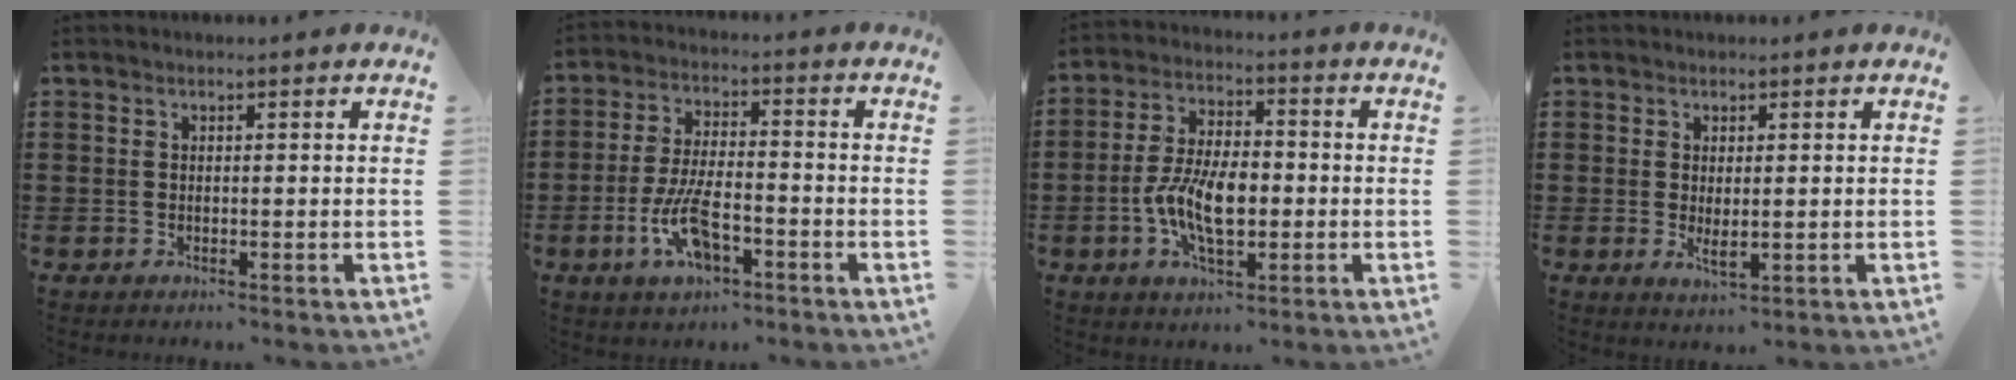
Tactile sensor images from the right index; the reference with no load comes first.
{"total": 9.0, "force": [-3.6, 3.7, 7.4], "torque": [-0.165, -0.007, -0.067]}
{"total": 9.3, "force": [-2.1, 4.5, 7.8], "torque": [-0.176, -0.001, -0.044]}
{"total": 2.8, "force": [-0.1, 1.1, 2.6], "torque": [-0.047, 0.001, -0.001]}